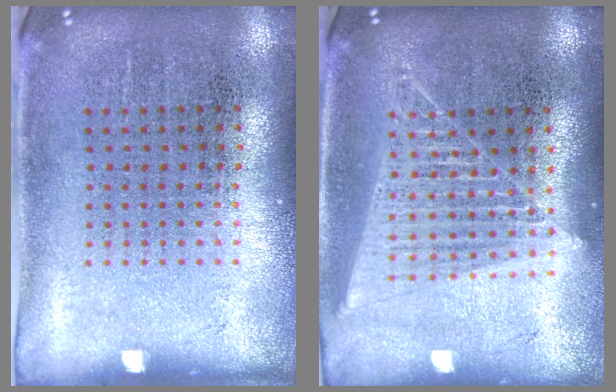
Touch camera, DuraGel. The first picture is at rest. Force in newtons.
{"total": 1.5, "press": 1.4, "slide": 0.5}